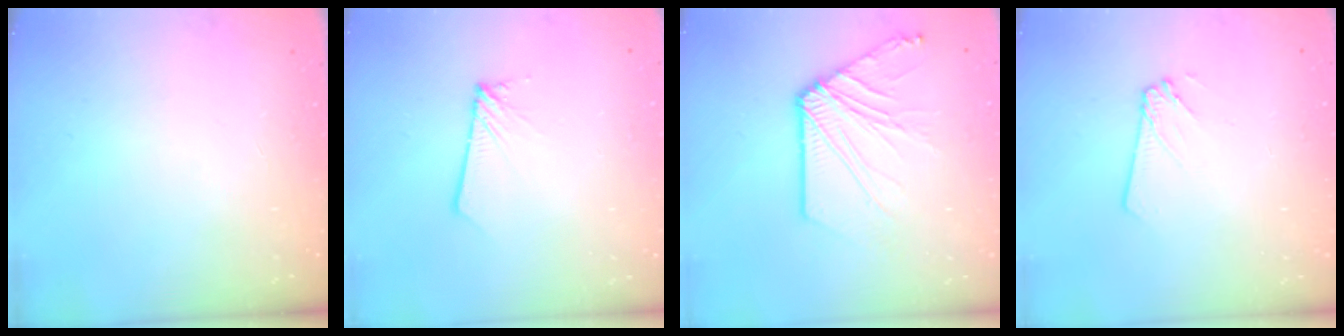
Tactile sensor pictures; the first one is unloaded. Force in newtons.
{"total": 1.8, "press": 1.8, "slide": 0.2}
{"total": 11.5, "press": 11.5, "slide": 0.8}
{"total": 2.4, "press": 2.4, "slide": 0.2}